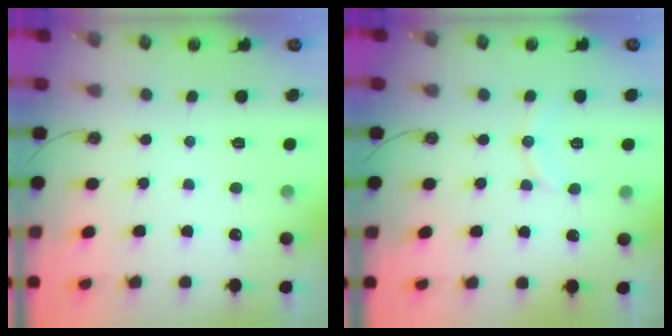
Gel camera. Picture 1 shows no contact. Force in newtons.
{"total": 6.3, "press": 6.2, "slide": 0.6}